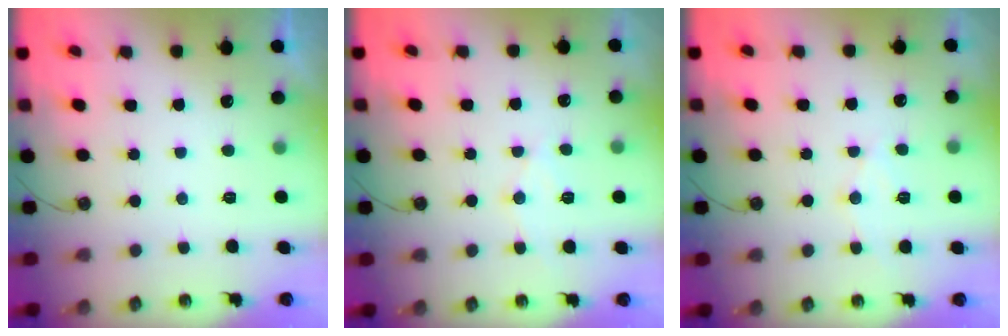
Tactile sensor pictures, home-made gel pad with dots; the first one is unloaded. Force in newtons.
{"total": 7.9, "press": 7.9, "slide": 0.7}
{"total": 7.9, "press": 7.9, "slide": 0.7}